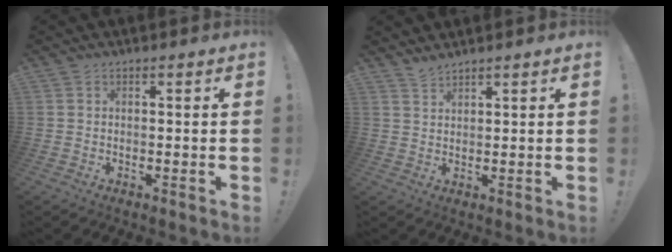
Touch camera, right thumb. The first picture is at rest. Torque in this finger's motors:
{"motor_torque": [-0.52, 0.06, -0.24, 0.21, -0.09]}